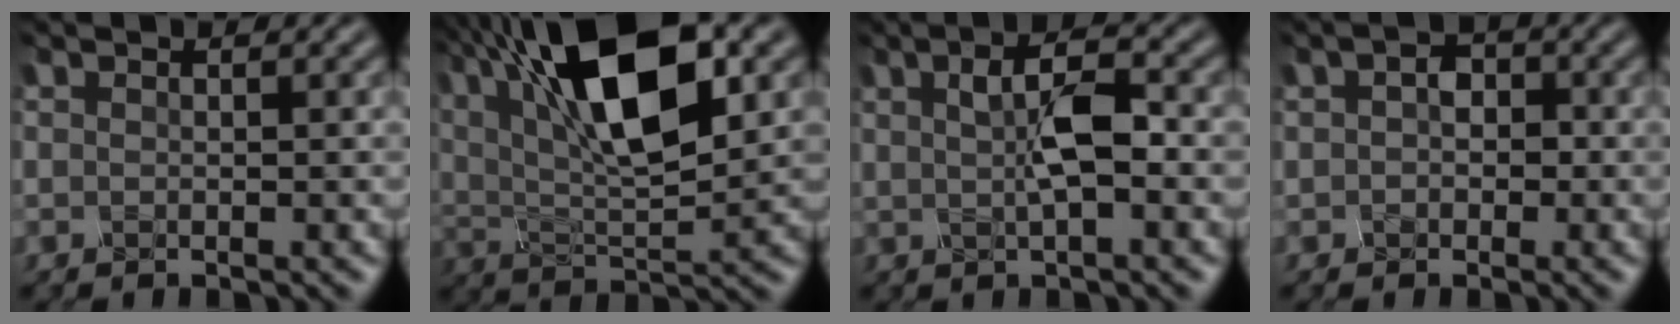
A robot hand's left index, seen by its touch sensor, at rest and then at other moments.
{"total": 13.8, "force": [5.4, 5.3, 11.6], "torque": [-0.189, 0.019, 0.080]}
{"total": 3.9, "force": [0.0, 1.3, 3.6], "torque": [-0.068, 0.008, -0.002]}
{"total": 2.2, "force": [-0.2, 1.8, 1.3], "torque": [-0.021, 0.007, -0.007]}